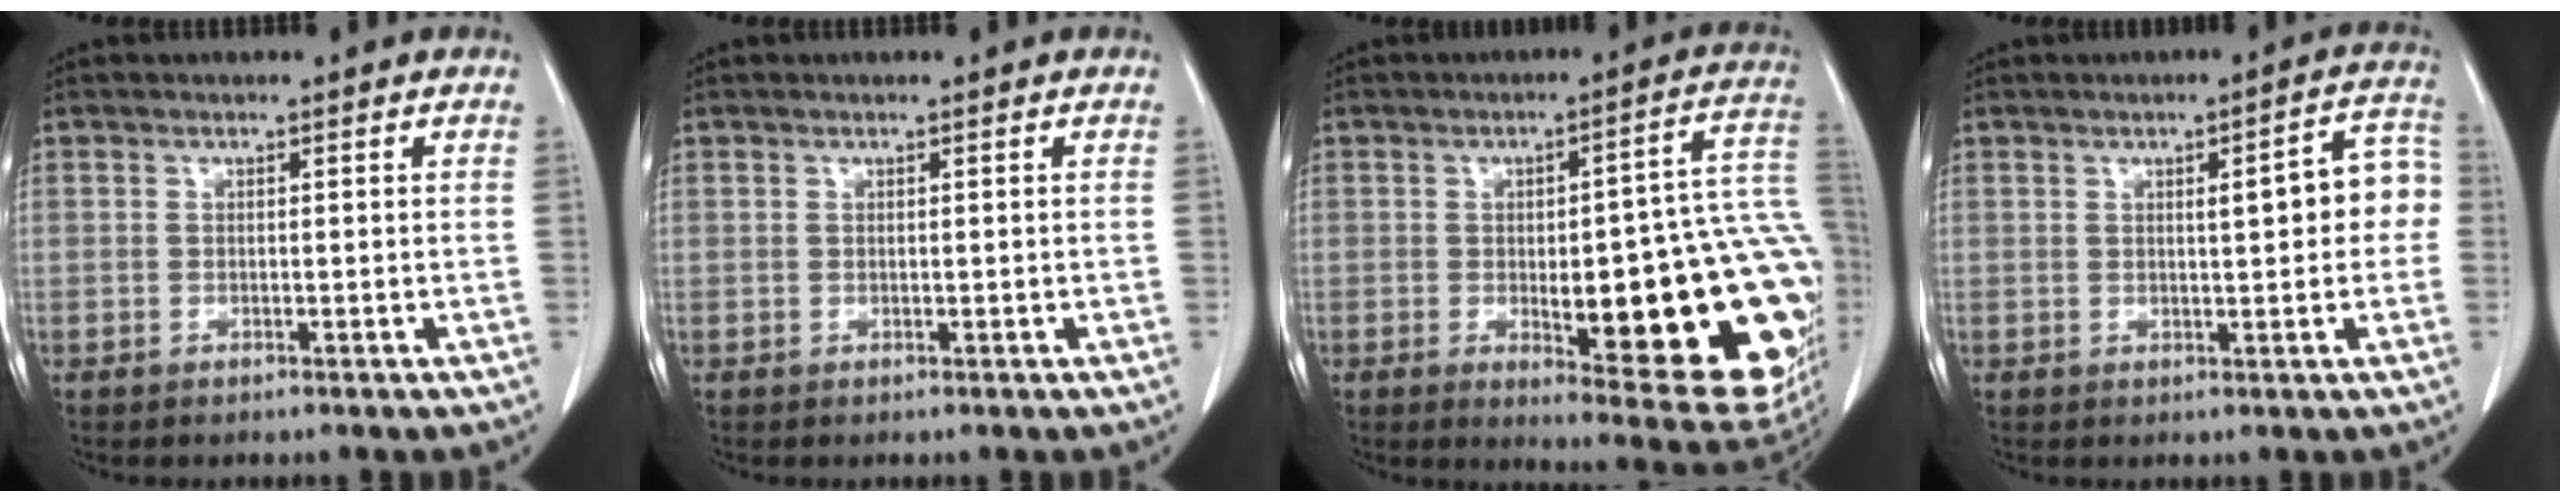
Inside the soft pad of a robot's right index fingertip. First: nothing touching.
{"total": 0.0}
{"total": 25.8, "force": [-4.2, 5.9, 24.7], "torque": [-0.215, 0.018, -0.035]}
{"total": 7.1, "force": [0.7, 1.8, 6.9], "torque": [-0.085, 0.027, 0.008]}